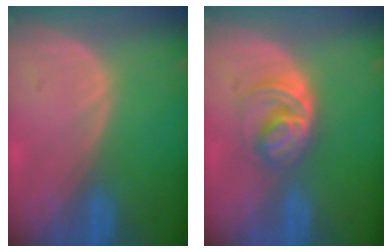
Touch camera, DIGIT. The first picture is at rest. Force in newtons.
{"total": 6.2, "press": 5.3, "slide": 3.2}